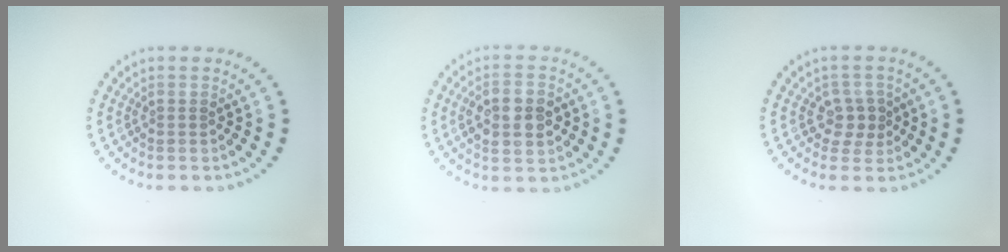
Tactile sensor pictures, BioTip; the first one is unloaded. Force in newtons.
{"total": 4.2, "press": 4.2, "slide": 0.4}
{"total": 2.2, "press": 2.0, "slide": 0.9}